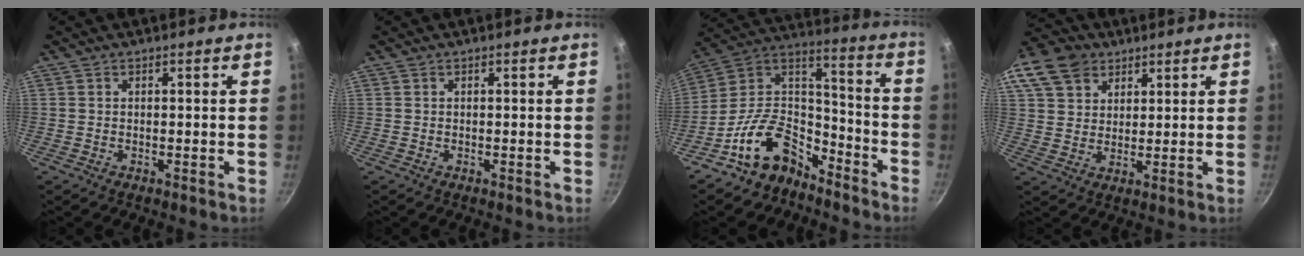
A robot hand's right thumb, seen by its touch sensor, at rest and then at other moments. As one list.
[{"total": 0.0}, {"total": 16.3, "force": [-10.9, 9.6, 7.4], "torque": [-0.103, 0.113, -0.206]}, {"total": 17.7, "force": [9.7, 12.6, 7.7], "torque": [-0.180, 0.025, 0.181]}]